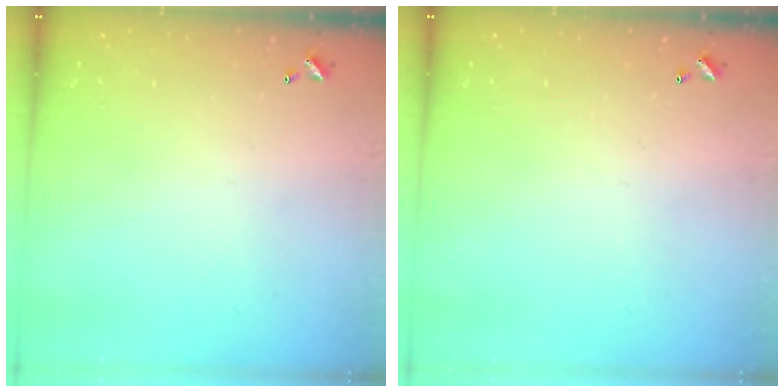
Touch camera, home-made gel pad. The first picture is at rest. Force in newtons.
{"total": 0.0}